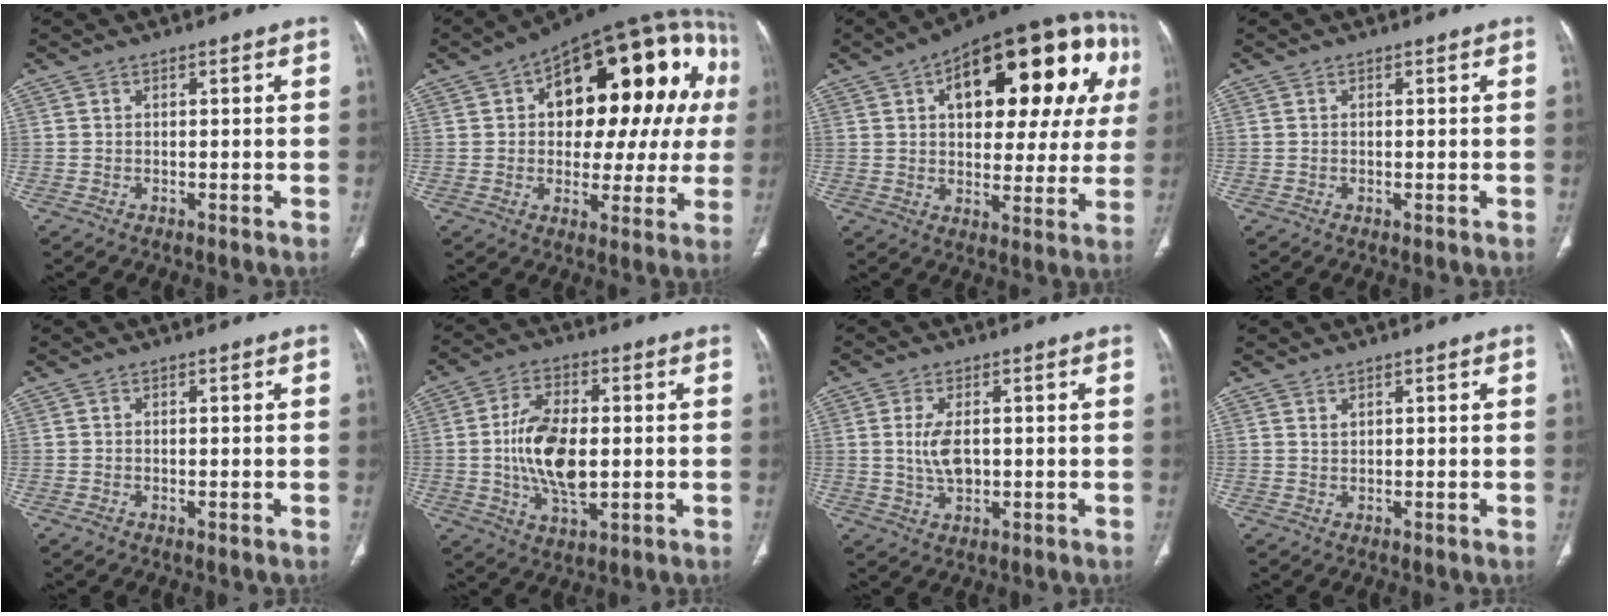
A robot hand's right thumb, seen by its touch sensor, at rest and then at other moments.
{"total": 29.4, "force": [6.4, 15.0, 24.5], "torque": [-0.298, 0.045, 0.090]}
{"total": 28.4, "force": [8.9, 13.5, 23.3], "torque": [-0.285, 0.033, 0.122]}
{"total": 0.0}
{"total": 1.1, "force": [-0.4, 0.6, 0.8], "torque": [-0.017, 0.001, -0.005]}
{"total": 13.3, "force": [-0.4, 6.9, 11.3], "torque": [-0.208, 0.000, -0.004]}
{"total": 5.5, "force": [0.4, 3.0, 4.6], "torque": [-0.094, -0.004, 0.011]}
{"total": 0.8, "force": [0.6, 0.3, 0.4], "torque": [-0.004, -0.004, 0.012]}